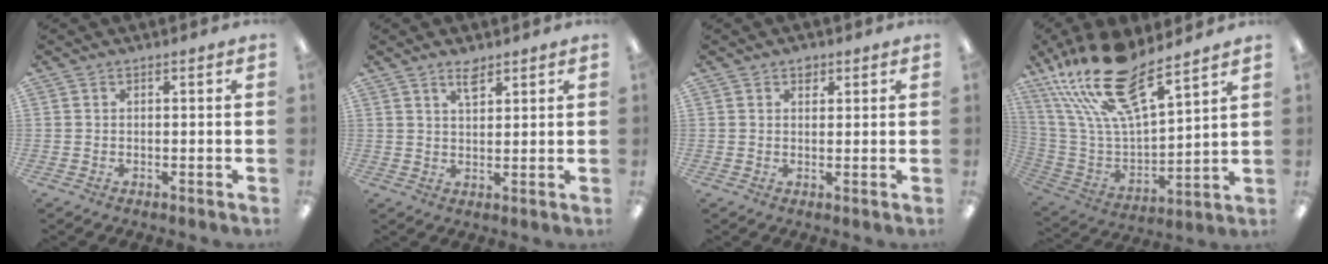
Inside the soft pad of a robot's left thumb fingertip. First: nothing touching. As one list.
[{"total": 4.1, "force": [3.1, 1.5, 2.2], "torque": [-0.033, -0.011, 0.052]}, {"total": 2.0, "force": [1.3, 1.3, 0.8], "torque": [0.000, -0.005, 0.021]}, {"total": 22.5, "force": [16.7, 7.1, 13.4], "torque": [-0.274, -0.101, 0.292]}]